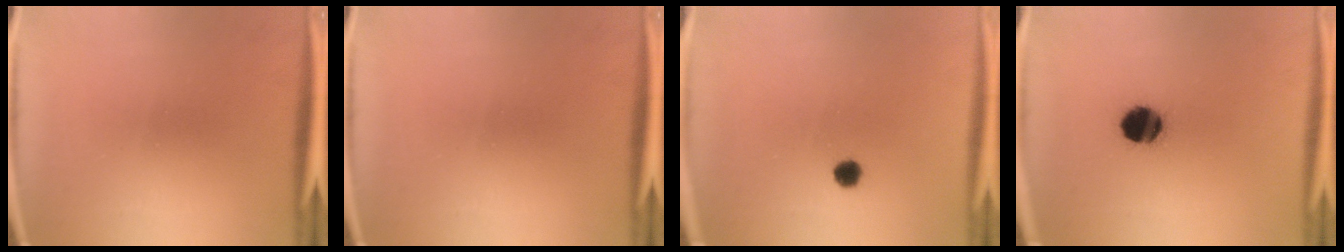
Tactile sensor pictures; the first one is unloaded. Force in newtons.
{"total": 0.0}
{"total": 1.8}
{"total": 9.4}